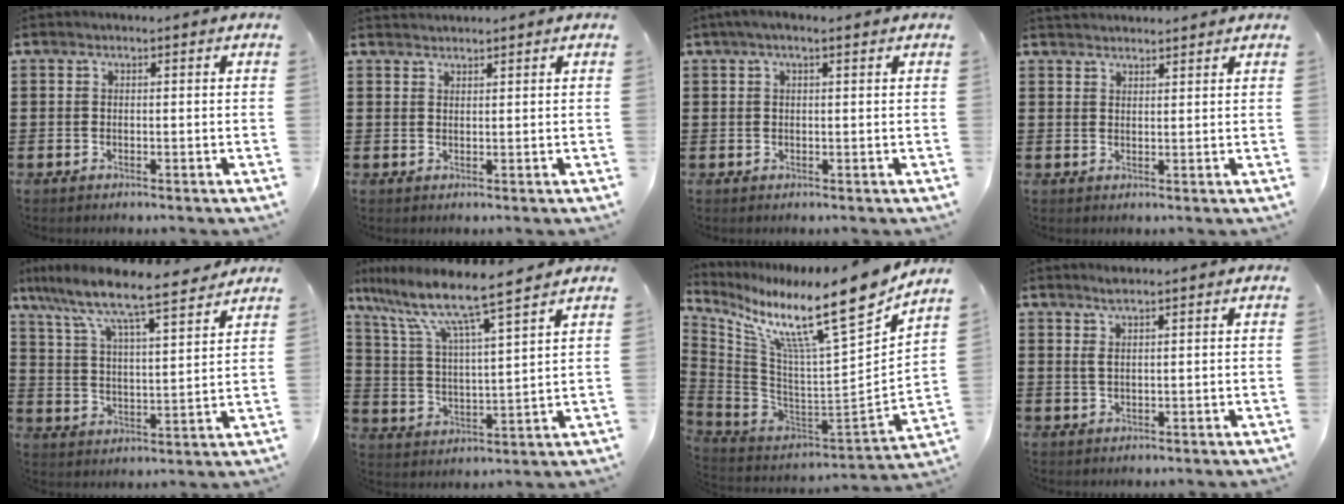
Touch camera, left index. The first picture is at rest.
{"total": 1.3, "force": [1.3, 0.1, 0.0], "torque": [-0.002, 0.000, 0.025]}
{"total": 1.7, "force": [0.8, 0.2, 1.5], "torque": [-0.029, 0.003, 0.013]}
{"total": 1.9, "force": [1.9, 0.1, 0.1], "torque": [-0.005, 0.002, 0.038]}
{"total": 8.0, "force": [7.1, 0.3, 3.7], "torque": [-0.102, -0.048, 0.115]}
{"total": 9.0, "force": [7.5, 0.1, 5.0], "torque": [-0.126, -0.046, 0.122]}
{"total": 15.4, "force": [11.2, 0.5, 10.5], "torque": [-0.206, -0.086, 0.176]}
{"total": 2.6, "force": [1.5, 0.5, 2.0], "torque": [-0.043, 0.003, 0.026]}